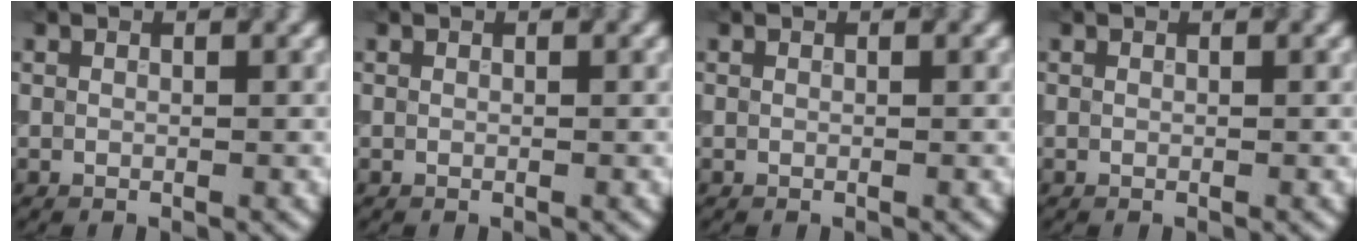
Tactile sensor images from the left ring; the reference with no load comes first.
{"total": 0.0}
{"total": 0.0}
{"total": 0.0}